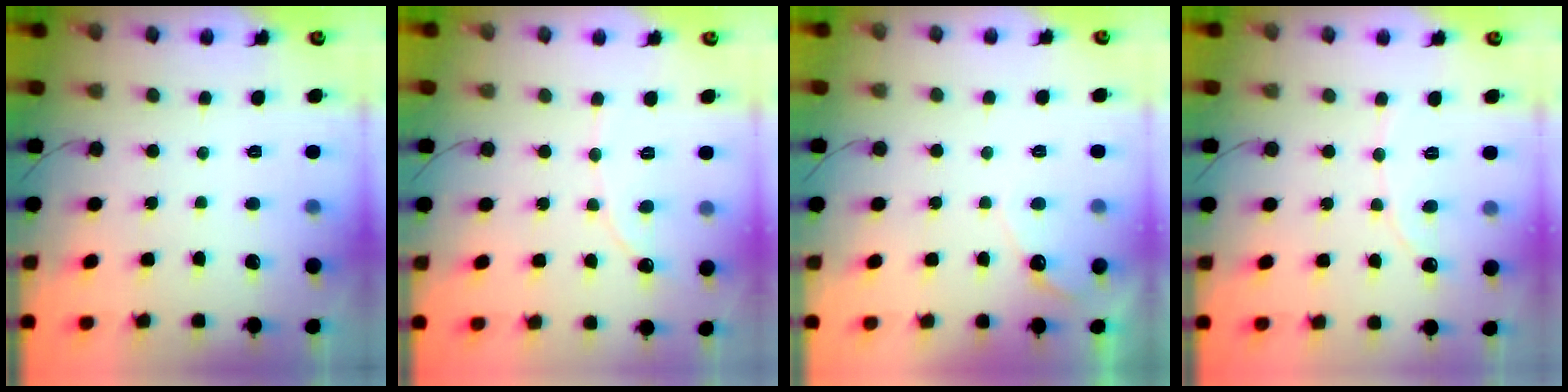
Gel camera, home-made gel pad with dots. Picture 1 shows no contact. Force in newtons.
{"total": 2.2, "press": 2.2, "slide": 0.2}
{"total": 3.8, "press": 3.7, "slide": 0.3}
{"total": 2.1, "press": 2.1, "slide": 0.1}